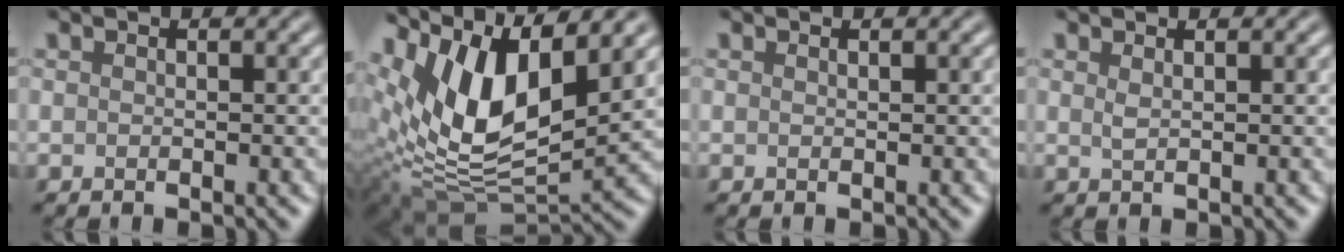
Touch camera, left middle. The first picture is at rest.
{"total": 11.6, "force": [5.2, 5.2, 9.0], "torque": [-0.180, -0.004, 0.101]}
{"total": 0.0}
{"total": 0.8, "force": [0.5, 0.3, 0.6], "torque": [-0.011, 0.000, 0.009]}